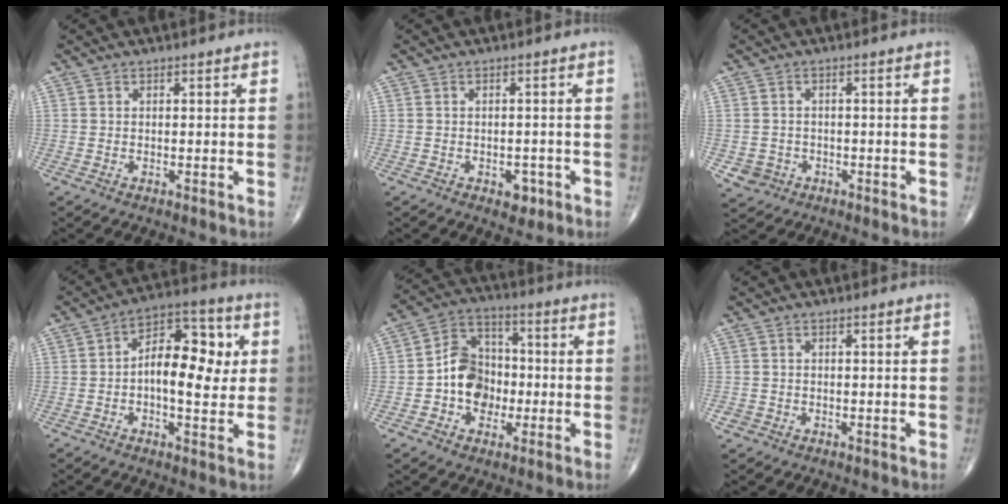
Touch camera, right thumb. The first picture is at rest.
{"total": 2.9, "force": [-1.3, 1.9, 1.8], "torque": [-0.009, 0.005, -0.014]}
{"total": 3.4, "force": [-1.1, 3.1, 0.6], "torque": [0.000, 0.008, -0.015]}
{"total": 13.1, "force": [0.7, 6.9, 11.1], "torque": [-0.142, 0.024, 0.001]}
{"total": 10.8, "force": [-1.9, 8.8, 5.9], "torque": [-0.063, 0.036, -0.043]}
{"total": 1.2, "force": [-0.5, 1.1, 0.2], "torque": [-0.002, 0.005, -0.009]}